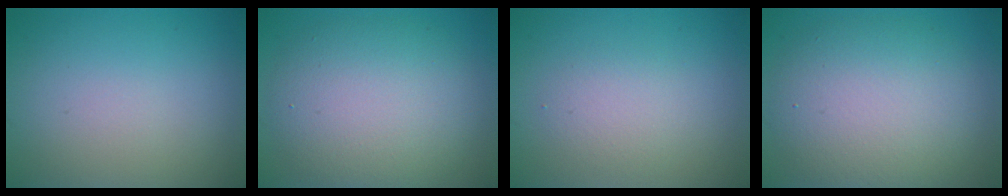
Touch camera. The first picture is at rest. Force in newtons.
{"total": 9.0, "press": 9.0, "slide": 0.2}
{"total": 2.2, "press": 2.2, "slide": 0.1}
{"total": 8.3, "press": 8.3, "slide": 0.4}